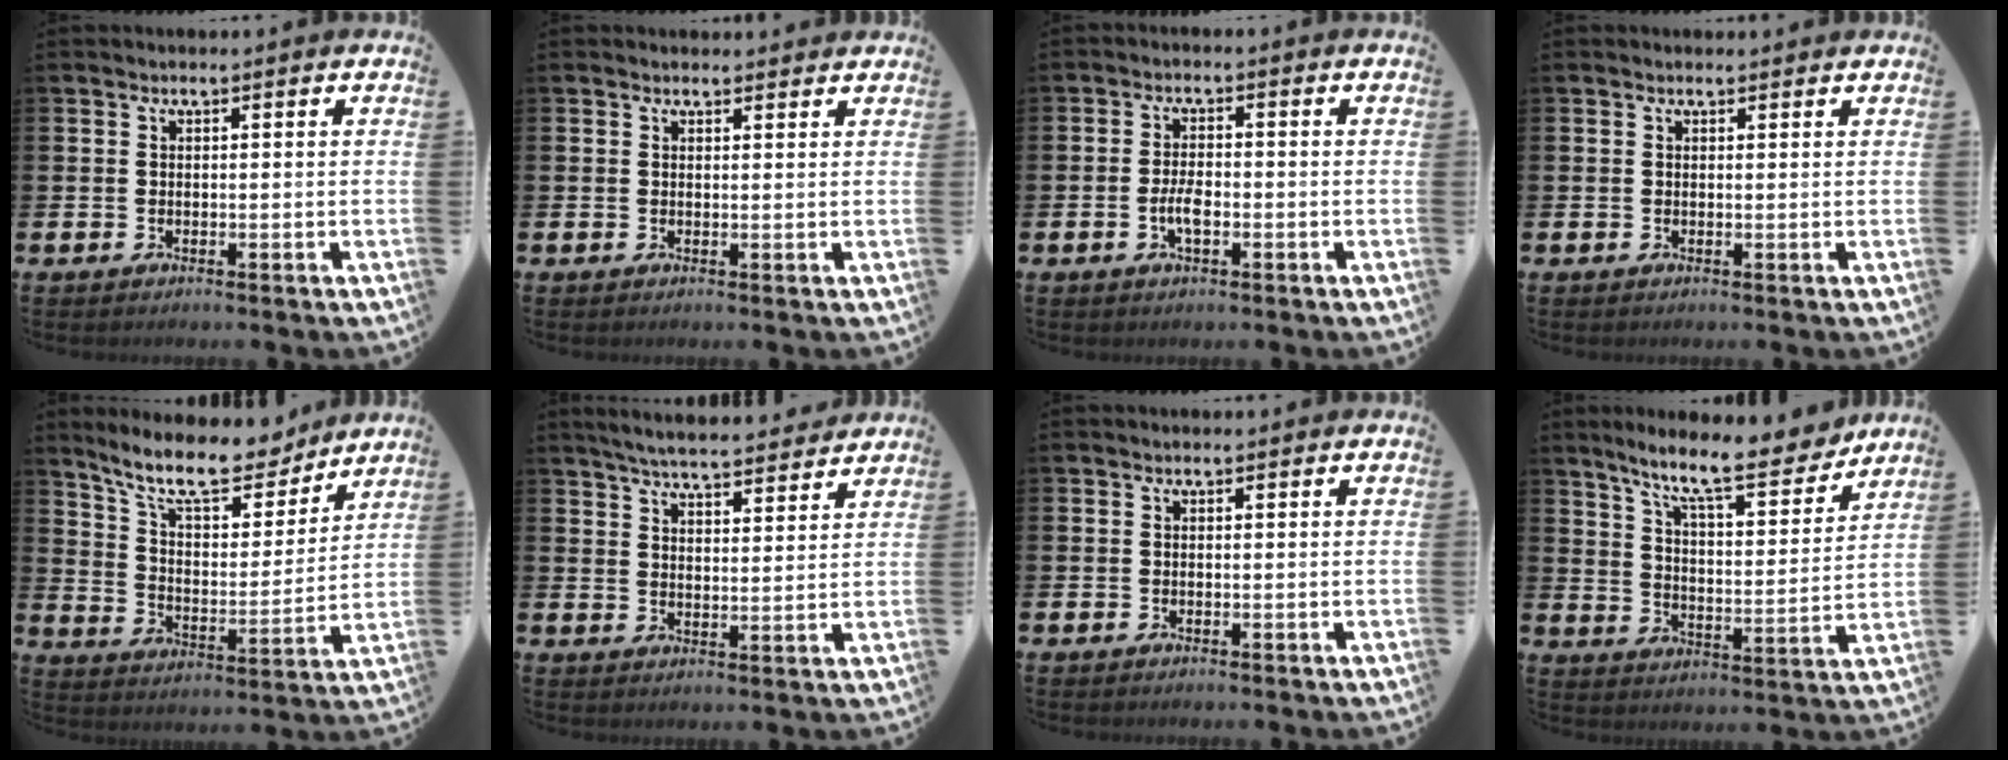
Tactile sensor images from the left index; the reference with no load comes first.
{"total": 1.1, "force": [1.0, 0.4, 0.1], "torque": [0.006, 0.002, 0.016]}
{"total": 3.2, "force": [-0.9, 1.2, 2.8], "torque": [-0.049, 0.002, -0.016]}
{"total": 0.6, "force": [0.5, 0.2, 0.1], "torque": [0.007, -0.002, 0.007]}
{"total": 12.1, "force": [10.6, 3.3, 4.9], "torque": [-0.127, -0.065, 0.187]}
{"total": 5.9, "force": [5.8, 0.4, 1.2], "torque": [-0.037, -0.035, 0.101]}
{"total": 0.0}
{"total": 11.3, "force": [9.7, 2.1, 5.4], "torque": [-0.117, -0.059, 0.162]}